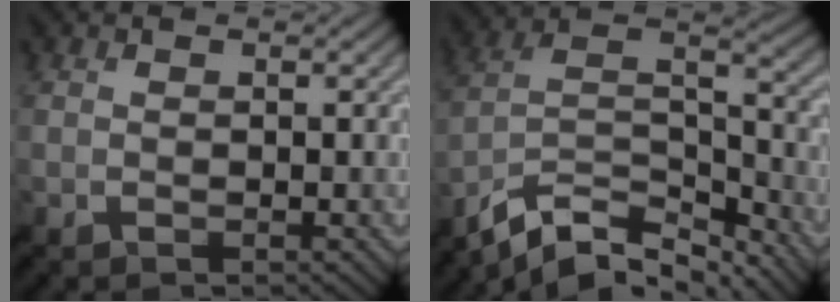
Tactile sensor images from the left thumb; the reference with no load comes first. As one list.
[{"total": 12.8, "force": [-10.0, 4.7, 6.5], "torque": [-0.145, -0.004, -0.181]}]